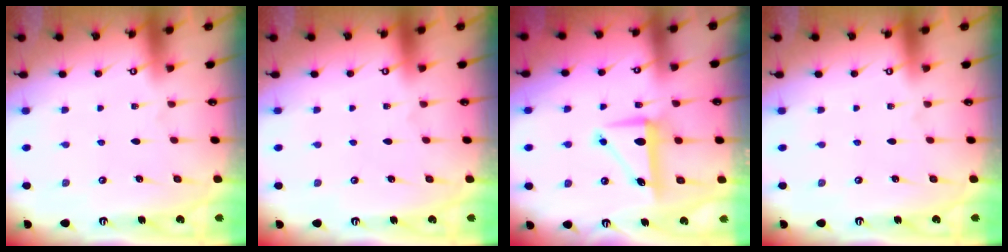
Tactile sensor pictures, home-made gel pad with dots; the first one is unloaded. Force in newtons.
{"total": 0.0}
{"total": 8.8, "press": 8.8, "slide": 0.4}
{"total": 0.0}